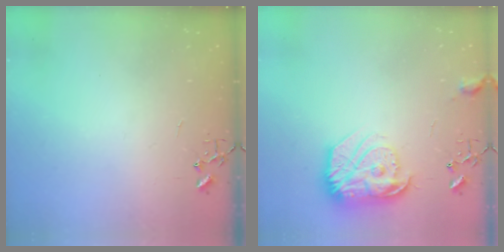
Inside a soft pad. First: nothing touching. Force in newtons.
{"total": 17.9, "press": 17.9, "slide": 1.2}